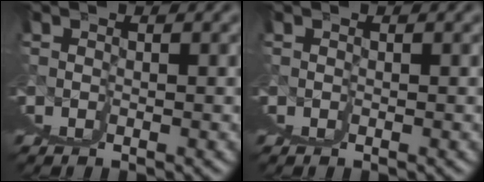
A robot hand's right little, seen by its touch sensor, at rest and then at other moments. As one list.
[{"total": 0.0}]